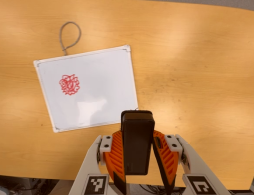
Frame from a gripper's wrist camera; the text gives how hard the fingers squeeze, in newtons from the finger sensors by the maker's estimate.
{"total": 5.4, "left": 4.7, "right": 6.1}